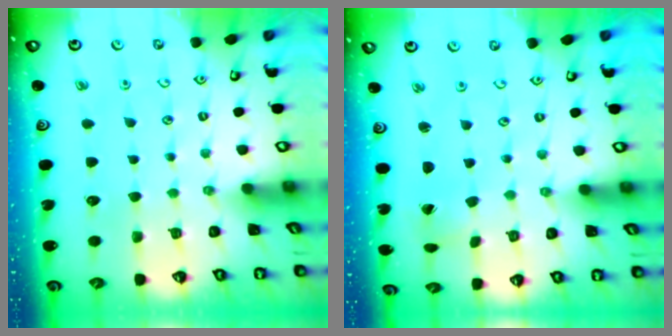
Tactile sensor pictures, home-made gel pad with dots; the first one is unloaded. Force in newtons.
{"total": 1.2, "press": 1.2, "slide": 0.1}